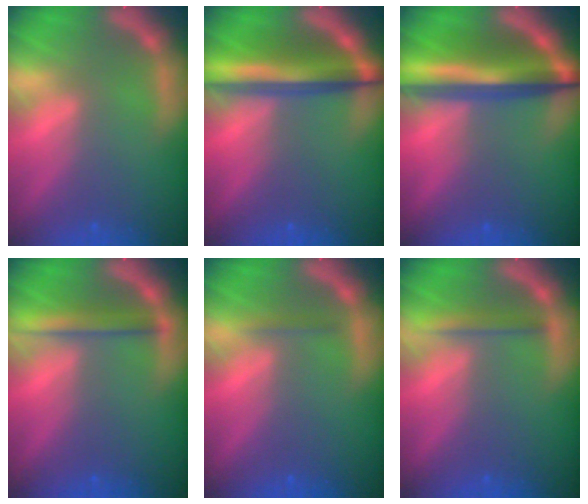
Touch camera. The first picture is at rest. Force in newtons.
{"total": 7.6}
{"total": 9.4}
{"total": 2.9}
{"total": 0.9}
{"total": 2.0}